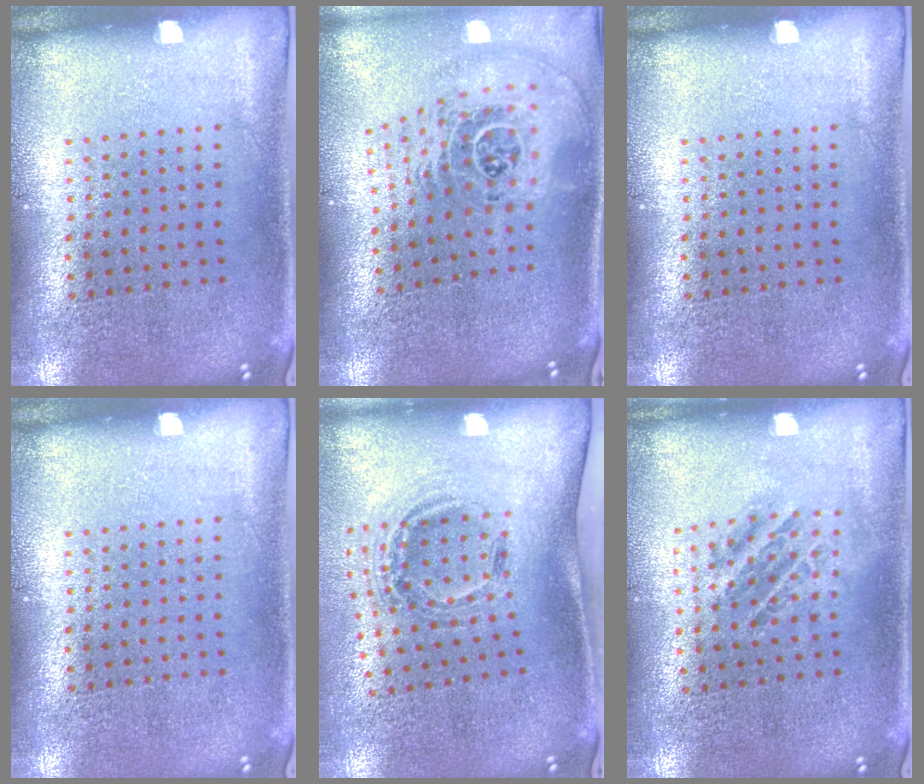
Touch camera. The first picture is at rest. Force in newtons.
{"total": 2.7, "press": 1.8, "slide": 1.9}
{"total": 0.0}
{"total": 0.0}
{"total": 1.2, "press": 1.0, "slide": 0.7}
{"total": 1.0, "press": 1.0, "slide": 0.4}